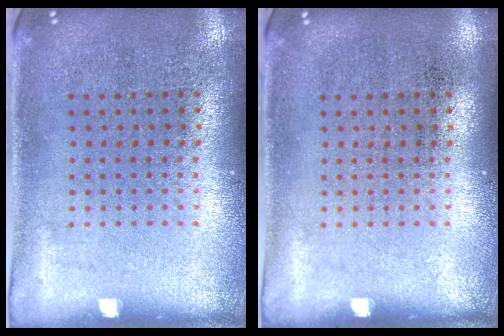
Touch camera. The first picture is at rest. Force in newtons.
{"total": 0.0}